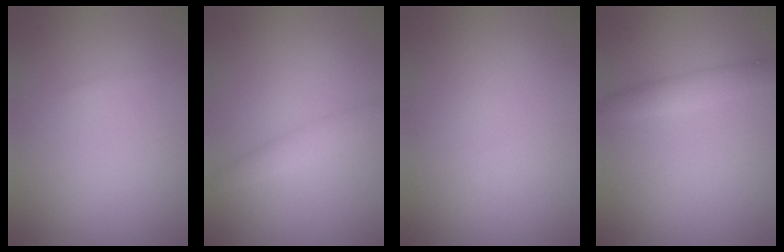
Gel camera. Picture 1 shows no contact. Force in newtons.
{"total": 2.0, "press": 2.0, "slide": 0.0}
{"total": 0.0}
{"total": 1.9, "press": 1.9, "slide": 0.1}